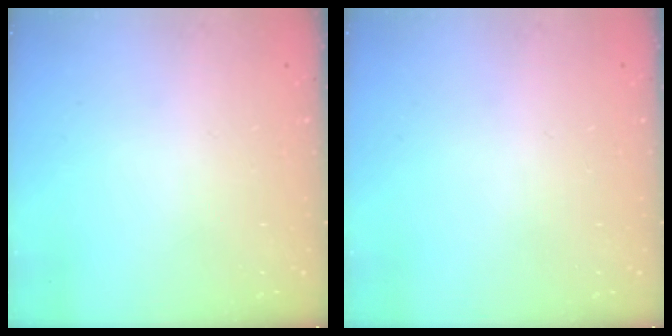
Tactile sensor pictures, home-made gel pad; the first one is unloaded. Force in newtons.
{"total": 0.0}